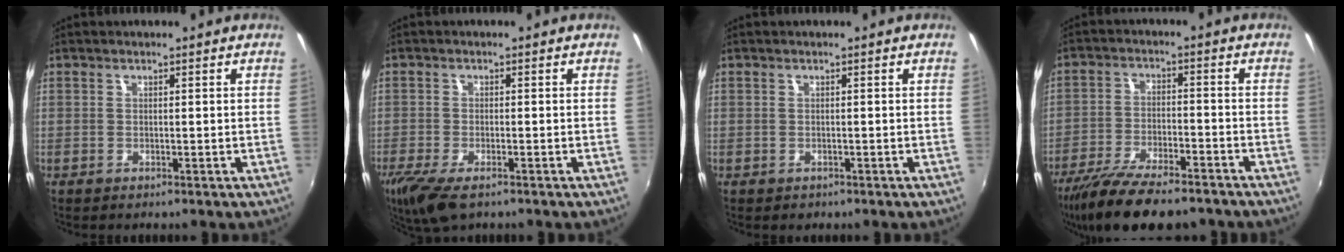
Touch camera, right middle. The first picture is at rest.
{"total": 7.5, "force": [-5.0, 2.5, 4.9], "torque": [-0.116, -0.034, -0.091]}
{"total": 0.7, "force": [-0.4, 0.6, 0.1], "torque": [-0.004, -0.003, -0.002]}
{"total": 15.5, "force": [-12.5, 4.0, 8.3], "torque": [-0.171, -0.036, -0.206]}